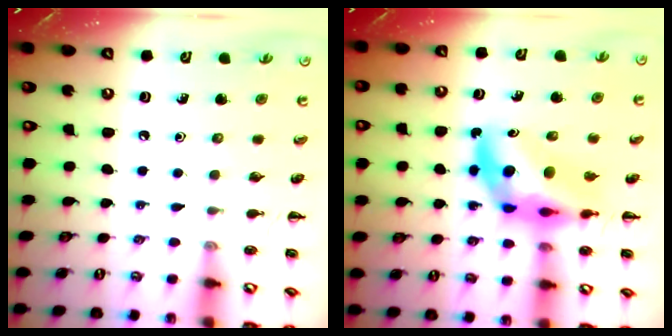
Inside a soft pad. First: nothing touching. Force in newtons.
{"total": 10.2, "press": 9.6, "slide": 3.4}